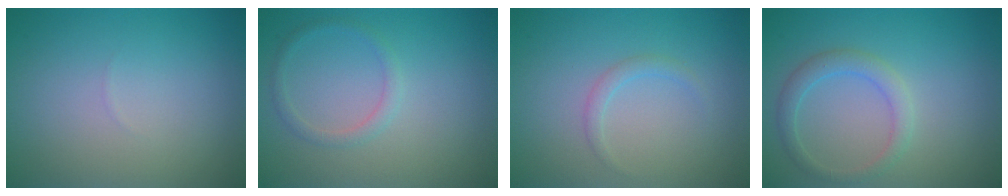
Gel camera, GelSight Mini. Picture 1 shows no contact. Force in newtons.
{"total": 1.3, "press": 1.3, "slide": 0.1}
{"total": 1.1, "press": 1.1, "slide": 0.1}
{"total": 2.2, "press": 2.2, "slide": 0.1}